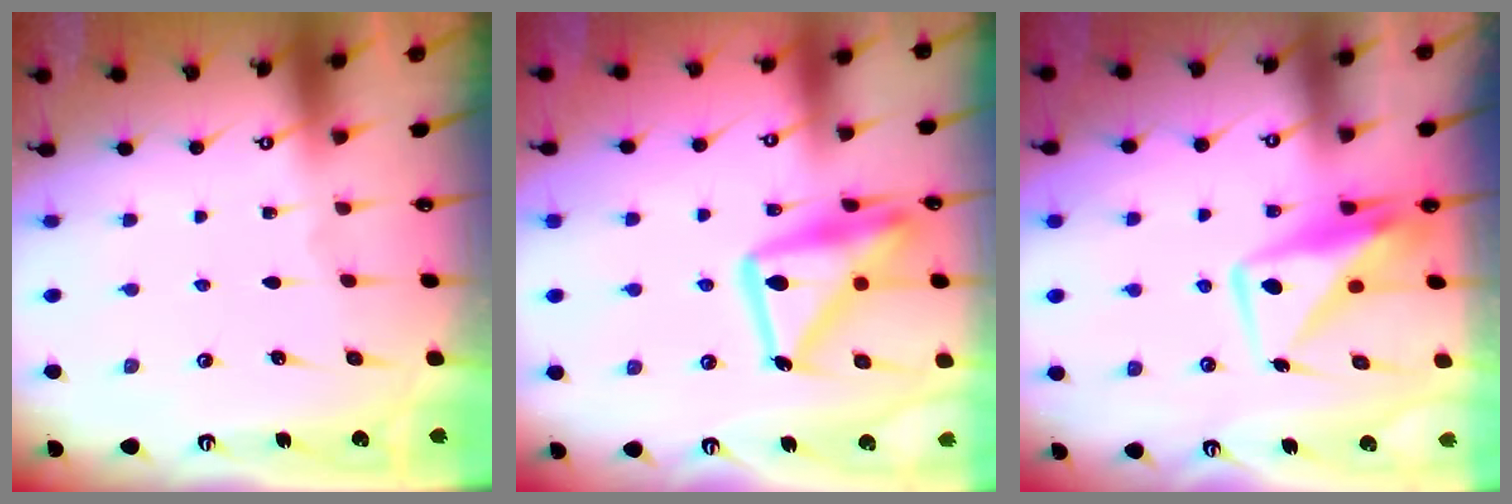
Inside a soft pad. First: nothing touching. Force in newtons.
{"total": 19.2, "press": 19.2, "slide": 1.8}
{"total": 10.4, "press": 10.4, "slide": 0.8}